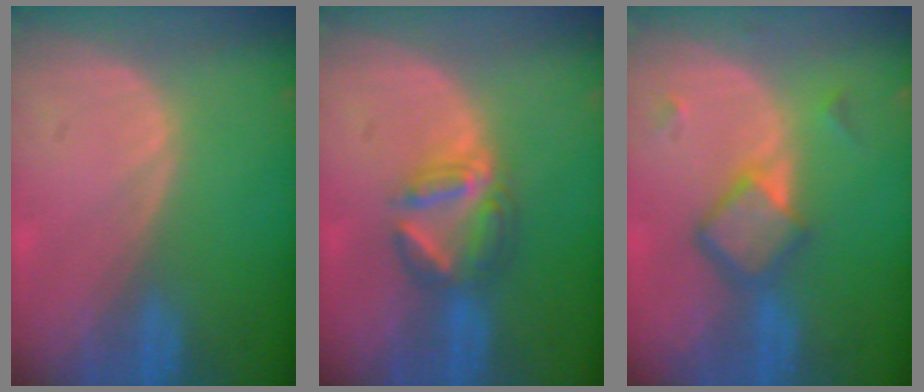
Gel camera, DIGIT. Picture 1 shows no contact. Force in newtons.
{"total": 6.1, "press": 5.4, "slide": 2.7}
{"total": 6.2, "press": 5.3, "slide": 3.2}